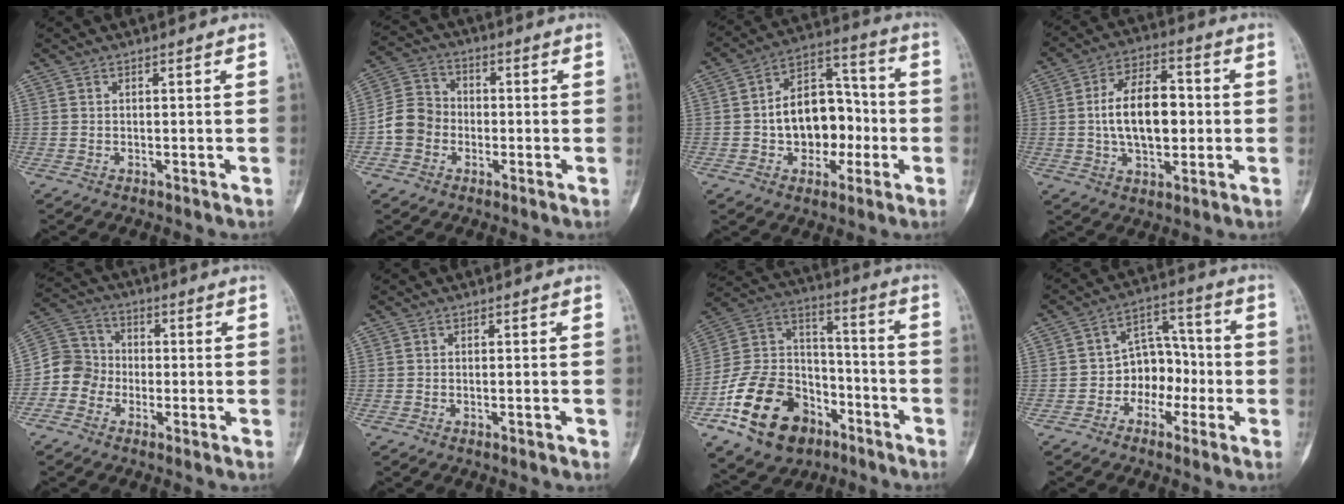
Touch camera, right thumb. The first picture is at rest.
{"total": 7.8, "force": [-2.0, 6.8, 3.2], "torque": [-0.042, 0.029, -0.049]}
{"total": 14.9, "force": [-2.1, 10.4, 10.5], "torque": [-0.110, 0.046, -0.034]}
{"total": 14.0, "force": [0.0, 8.1, 11.5], "torque": [-0.170, 0.020, -0.001]}
{"total": 7.6, "force": [-2.7, 6.9, 1.8], "torque": [-0.009, 0.036, -0.063]}
{"total": 1.0, "force": [-0.4, 0.1, 0.9], "torque": [-0.013, -0.001, -0.004]}
{"total": 21.6, "force": [-11.4, 14.1, 11.6], "torque": [-0.191, 0.084, -0.197]}
{"total": 9.0, "force": [-2.6, 7.0, 5.1], "torque": [-0.029, 0.047, -0.055]}